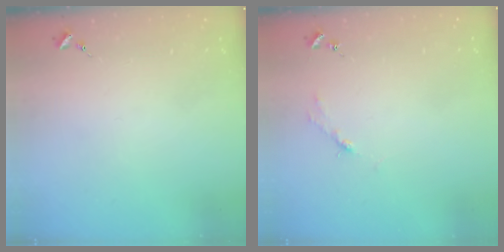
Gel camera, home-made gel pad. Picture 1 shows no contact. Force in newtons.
{"total": 2.7, "press": 2.7, "slide": 0.4}